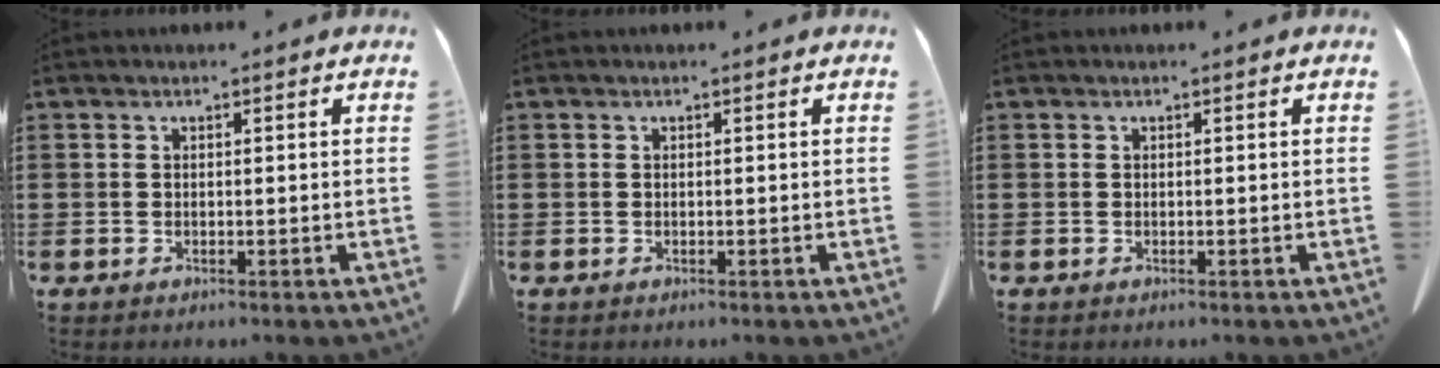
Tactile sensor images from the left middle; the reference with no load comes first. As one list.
[{"total": 0.0}, {"total": 0.0}]